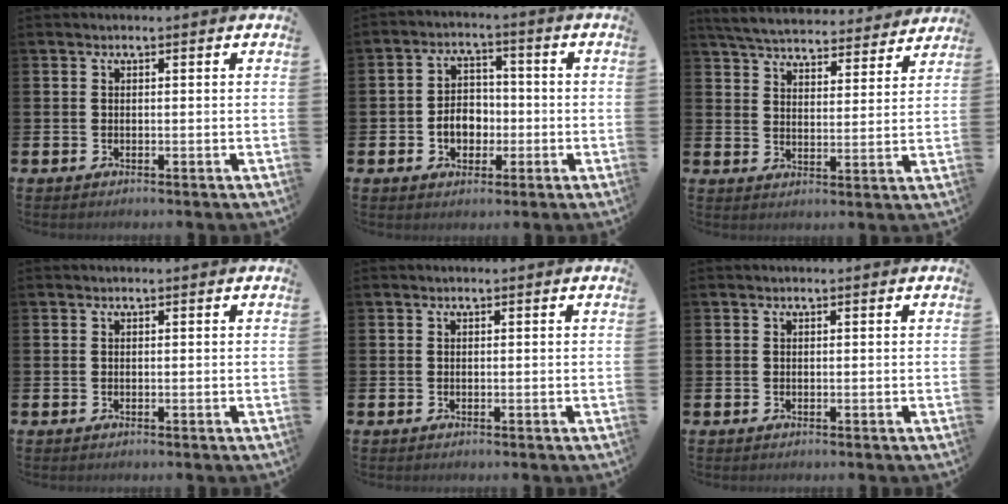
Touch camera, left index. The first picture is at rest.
{"total": 4.7, "force": [-1.2, 3.7, 2.6], "torque": [-0.038, 0.002, -0.030]}
{"total": 5.9, "force": [5.7, 1.0, 0.9], "torque": [-0.039, -0.042, 0.099]}
{"total": 0.0}
{"total": 0.0}
{"total": 0.0}